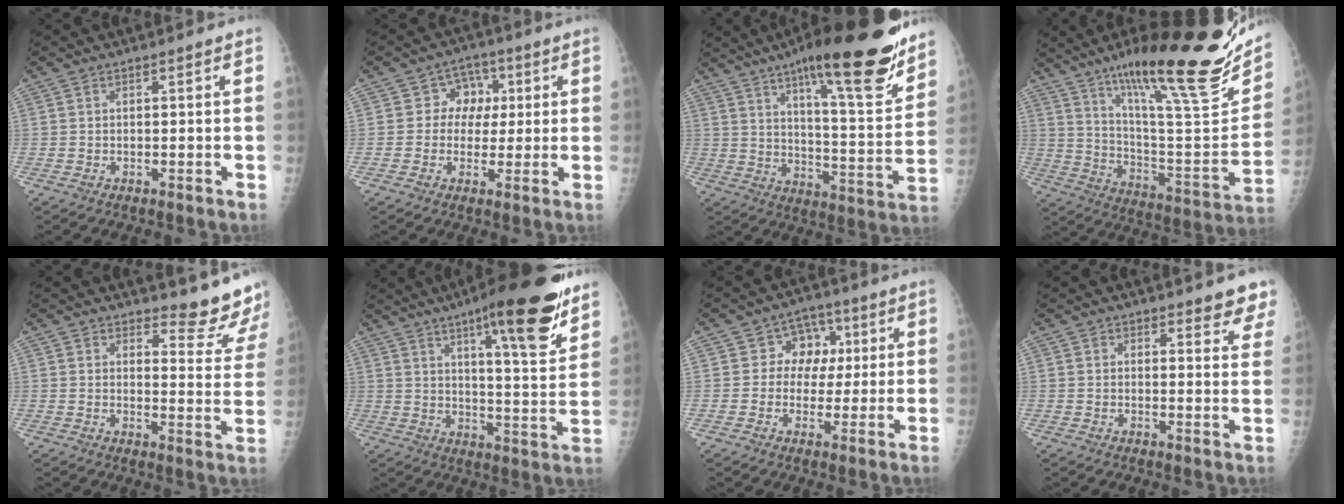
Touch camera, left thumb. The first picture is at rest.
{"total": 6.3, "force": [1.1, 5.6, 2.6], "torque": [0.009, 0.010, 0.009]}
{"total": 24.0, "force": [16.2, 4.7, 17.0], "torque": [-0.226, -0.072, 0.249]}
{"total": 31.7, "force": [20.2, 6.1, 23.7], "torque": [-0.336, -0.073, 0.320]}
{"total": 9.2, "force": [9.0, 1.4, 1.2], "torque": [0.013, -0.111, 0.095]}
{"total": 18.6, "force": [11.8, 3.6, 13.9], "torque": [-0.173, -0.063, 0.174]}
{"total": 7.4, "force": [1.5, 6.5, 3.3], "torque": [0.003, 0.008, 0.016]}
{"total": 5.5, "force": [4.8, 1.9, 1.8], "torque": [0.014, -0.027, 0.042]}